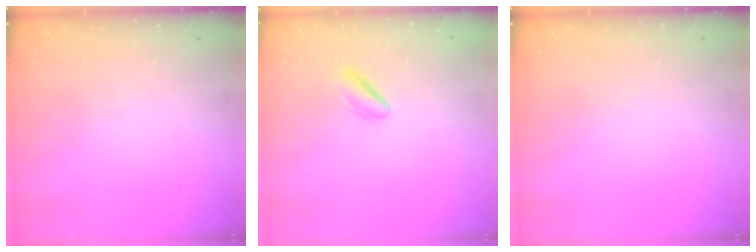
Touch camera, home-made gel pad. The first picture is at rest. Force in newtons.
{"total": 3.0, "press": 2.8, "slide": 1.2}
{"total": 0.0}